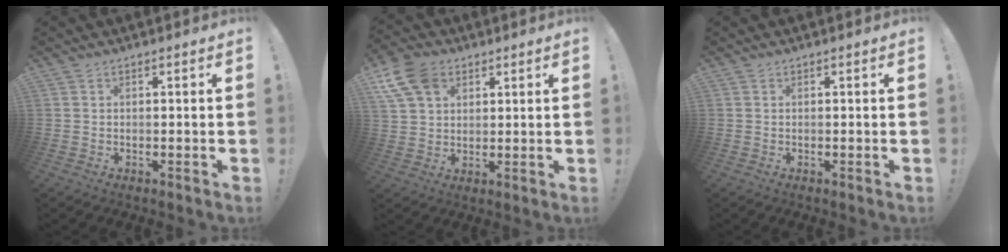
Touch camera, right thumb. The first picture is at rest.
{"total": 11.9, "force": [5.7, 8.3, 6.3], "torque": [-0.114, -0.023, 0.112]}
{"total": 0.0}